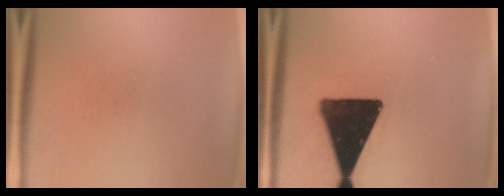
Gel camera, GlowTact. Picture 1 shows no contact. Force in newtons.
{"total": 18.3}